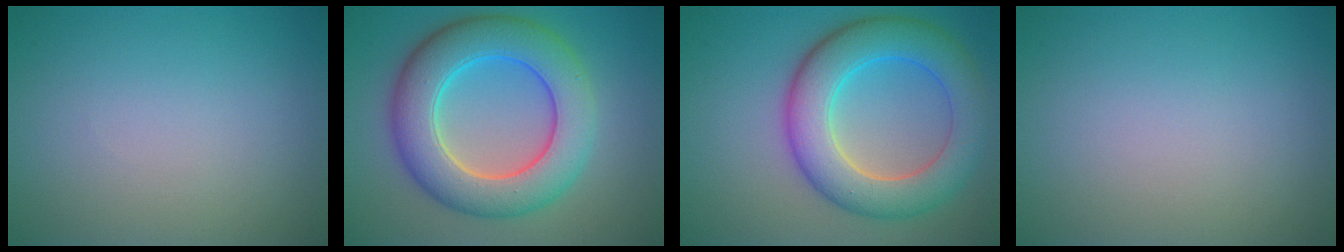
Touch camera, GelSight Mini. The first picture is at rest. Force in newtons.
{"total": 9.2, "press": 9.2, "slide": 0.4}
{"total": 8.3, "press": 8.3, "slide": 0.2}
{"total": 0.0}